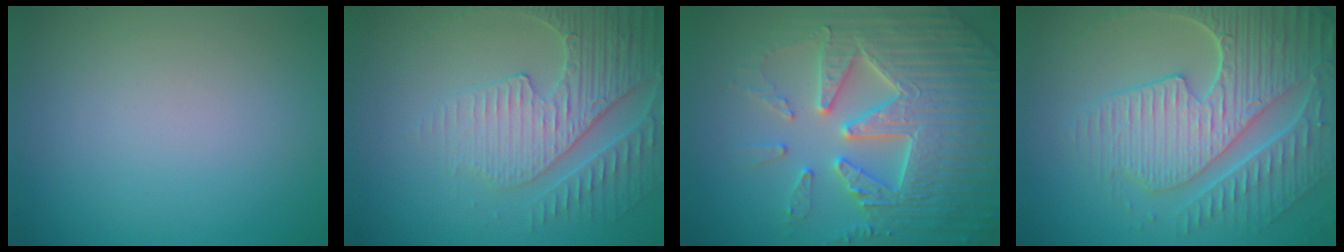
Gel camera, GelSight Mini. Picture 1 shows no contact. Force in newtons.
{"total": 4.3, "press": 4.2, "slide": 0.8}
{"total": 7.7, "press": 7.6, "slide": 1.5}
{"total": 8.5, "press": 6.1, "slide": 5.9}